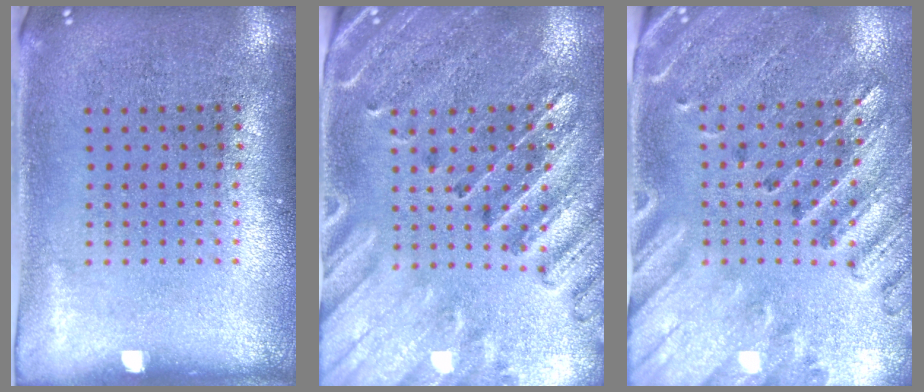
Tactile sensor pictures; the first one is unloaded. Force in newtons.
{"total": 2.9, "press": 2.7, "slide": 1.1}
{"total": 2.6, "press": 2.4, "slide": 1.1}